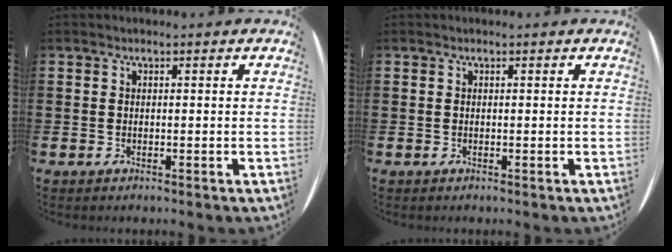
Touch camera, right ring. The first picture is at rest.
{"total": 0.0}